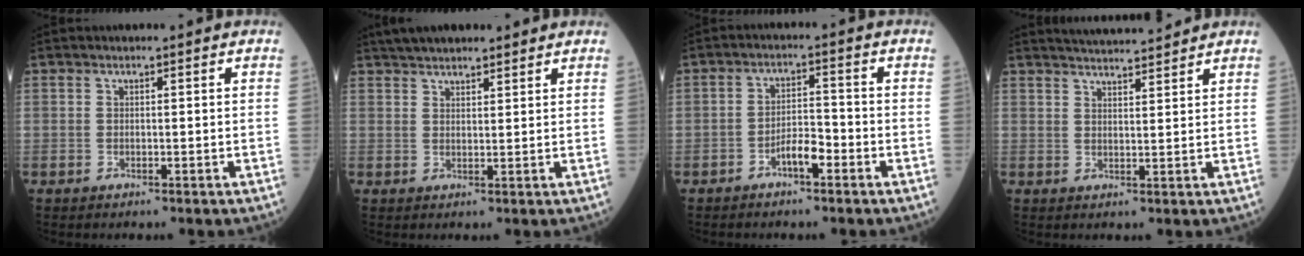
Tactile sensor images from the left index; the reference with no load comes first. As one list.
[{"total": 7.2, "force": [6.2, 2.0, 3.1], "torque": [-0.049, 0.029, 0.099]}, {"total": 4.1, "force": [-2.8, 1.0, 2.8], "torque": [-0.050, 0.000, -0.054]}, {"total": 7.6, "force": [7.2, 0.4, 2.4], "torque": [-0.044, 0.012, 0.107]}]